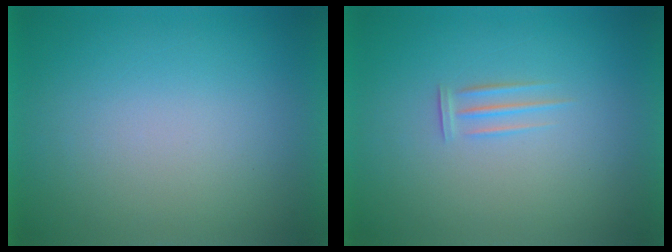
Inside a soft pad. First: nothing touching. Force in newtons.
{"total": 1.9}